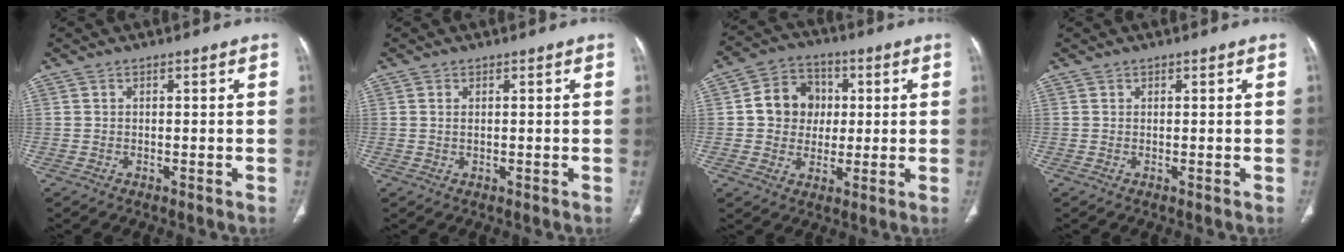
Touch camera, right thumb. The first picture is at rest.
{"total": 0.8, "force": [0.3, 0.3, 0.7], "torque": [-0.017, 0.000, 0.007]}
{"total": 10.3, "force": [1.1, 8.9, 5.0], "torque": [-0.044, 0.011, 0.012]}
{"total": 0.0}